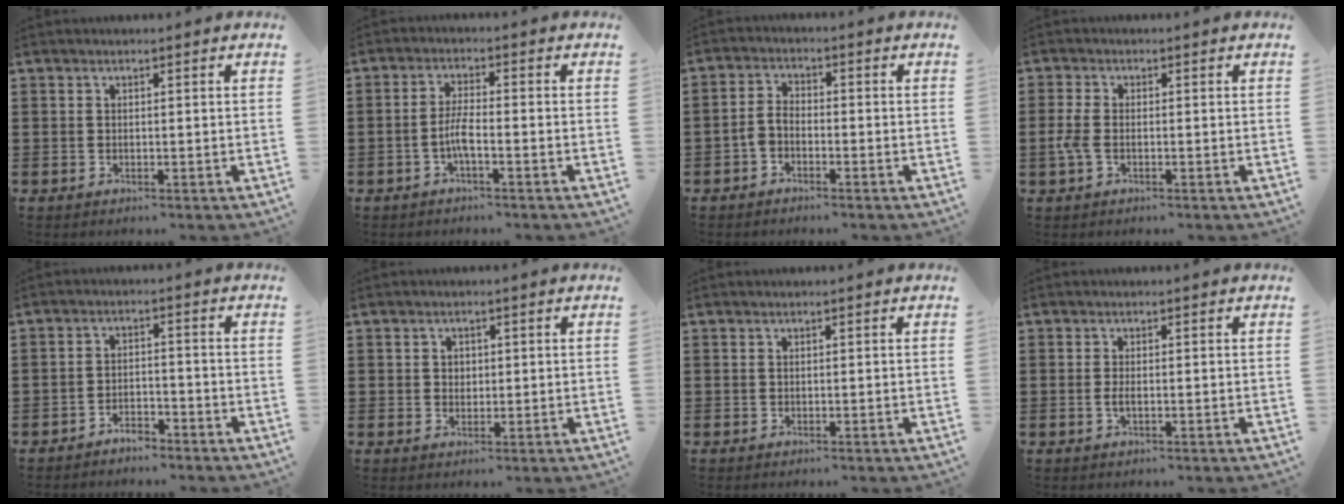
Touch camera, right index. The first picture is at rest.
{"total": 3.8, "force": [-1.6, 0.6, 3.4], "torque": [-0.081, -0.006, -0.037]}
{"total": 2.9, "force": [-1.9, 1.4, 1.6], "torque": [-0.047, 0.005, -0.042]}
{"total": 3.1, "force": [-1.0, 1.4, 2.6], "torque": [-0.074, -0.008, -0.025]}
{"total": 2.8, "force": [-2.7, 0.6, 0.2], "torque": [-0.012, 0.005, -0.057]}
{"total": 1.5, "force": [0.4, 1.3, 0.6], "torque": [-0.015, 0.009, 0.006]}
{"total": 0.0}
{"total": 1.2, "force": [-0.3, 0.4, 1.1], "torque": [-0.029, -0.003, -0.008]}